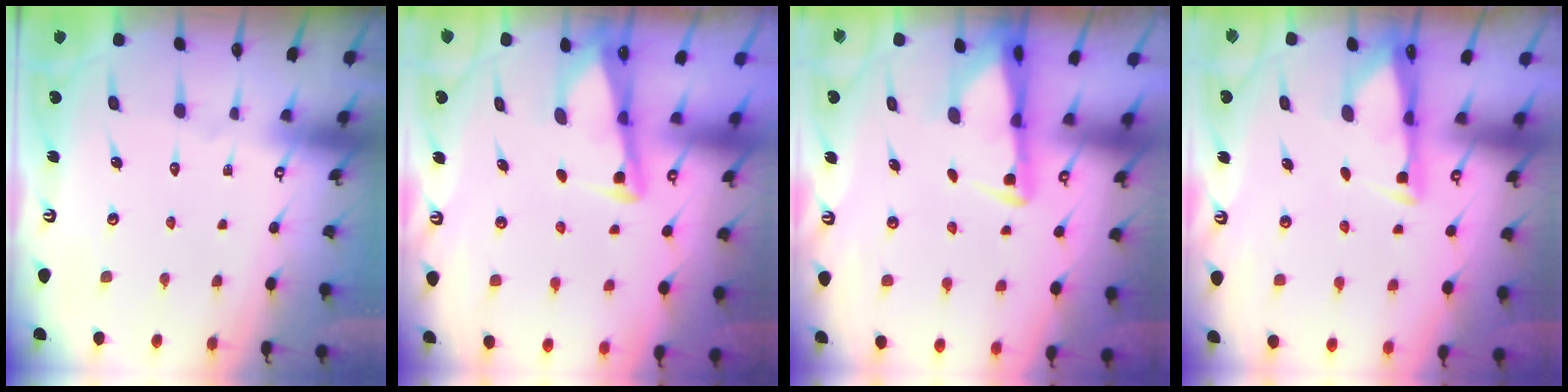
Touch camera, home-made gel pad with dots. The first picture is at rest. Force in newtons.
{"total": 3.0, "press": 3.0, "slide": 0.4}
{"total": 3.0, "press": 2.9, "slide": 0.5}
{"total": 2.9, "press": 2.9, "slide": 0.4}